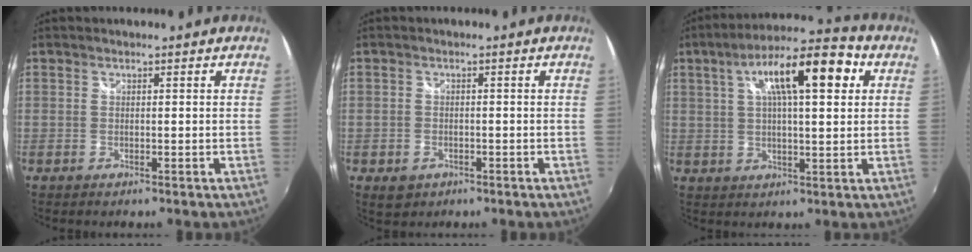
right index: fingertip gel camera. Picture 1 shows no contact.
{"total": 3.5, "force": [-1.7, 2.8, 1.4], "torque": [-0.032, -0.003, -0.021]}
{"total": 15.6, "force": [5.4, 4.7, 13.8], "torque": [-0.233, 0.033, 0.077]}